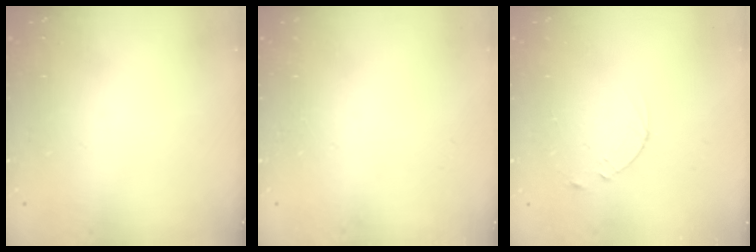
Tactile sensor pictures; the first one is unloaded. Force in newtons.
{"total": 0.0}
{"total": 2.4, "press": 2.3, "slide": 0.2}